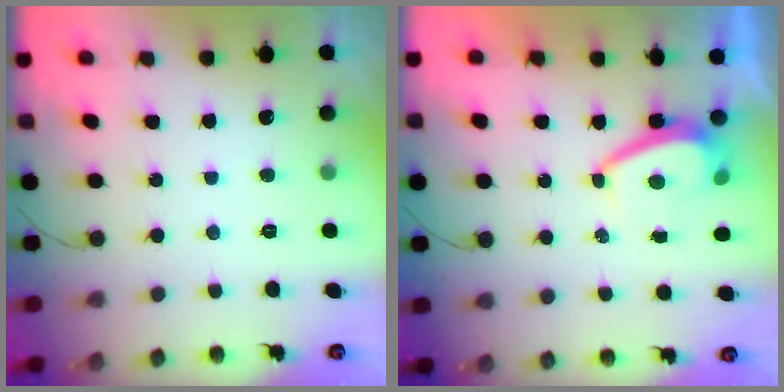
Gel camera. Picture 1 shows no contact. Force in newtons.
{"total": 2.8, "press": 2.7, "slide": 0.5}